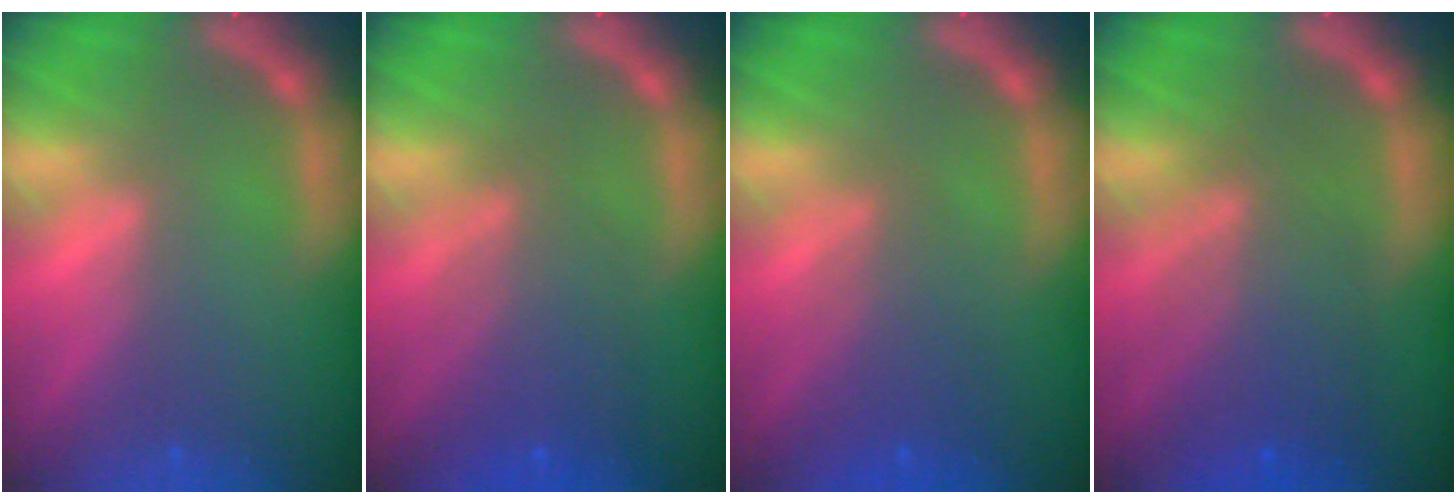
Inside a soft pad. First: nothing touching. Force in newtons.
{"total": 5.0}
{"total": 3.6}
{"total": 6.5}